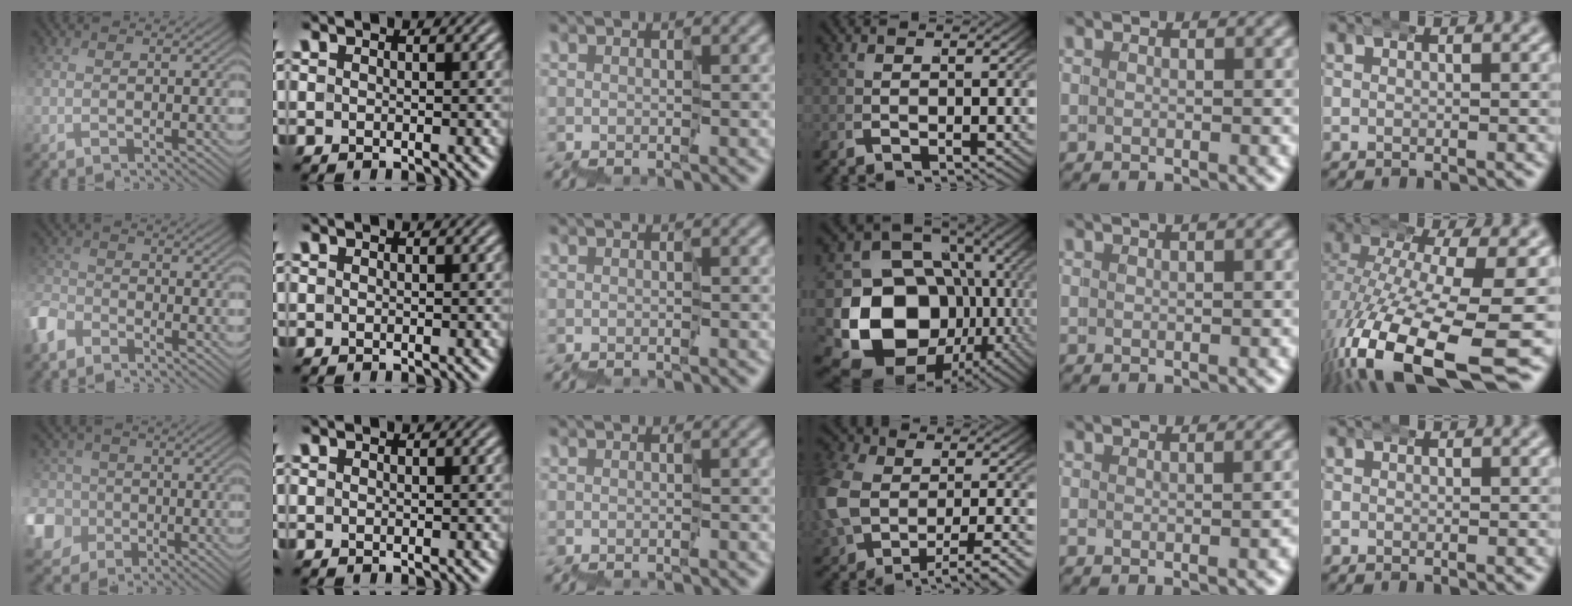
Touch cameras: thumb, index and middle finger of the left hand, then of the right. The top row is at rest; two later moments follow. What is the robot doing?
{"motion": "wrap", "object": "belt"}